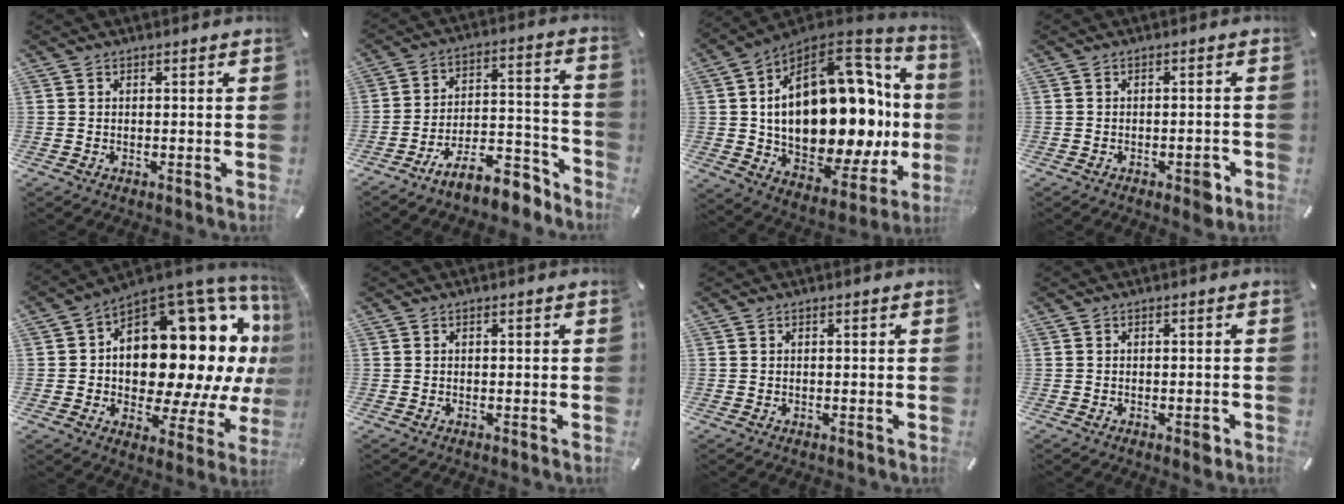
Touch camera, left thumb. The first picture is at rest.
{"total": 13.6, "force": [-10.1, 5.7, 7.1], "torque": [-0.091, 0.057, -0.175]}
{"total": 31.8, "force": [2.3, 18.3, 25.9], "torque": [-0.442, -0.054, 0.054]}
{"total": 3.6, "force": [-1.7, 1.6, 2.7], "torque": [-0.040, 0.011, -0.028]}
{"total": 23.2, "force": [6.2, 13.7, 17.6], "torque": [-0.241, -0.085, 0.116]}
{"total": 0.0}
{"total": 0.0}
{"total": 1.9, "force": [-0.8, 0.8, 1.5], "torque": [-0.025, 0.004, -0.014]}